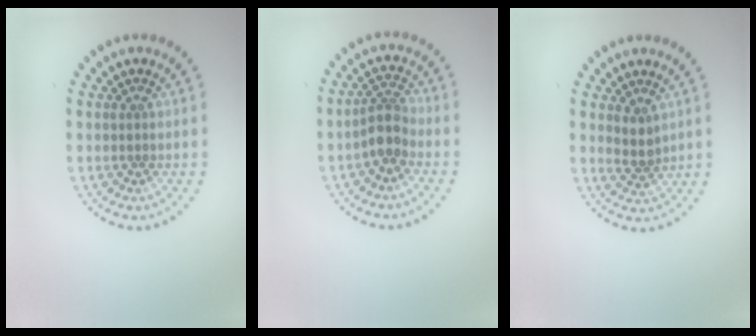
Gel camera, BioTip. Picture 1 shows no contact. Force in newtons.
{"total": 2.6, "press": 2.2, "slide": 1.5}
{"total": 1.7, "press": 1.4, "slide": 0.9}